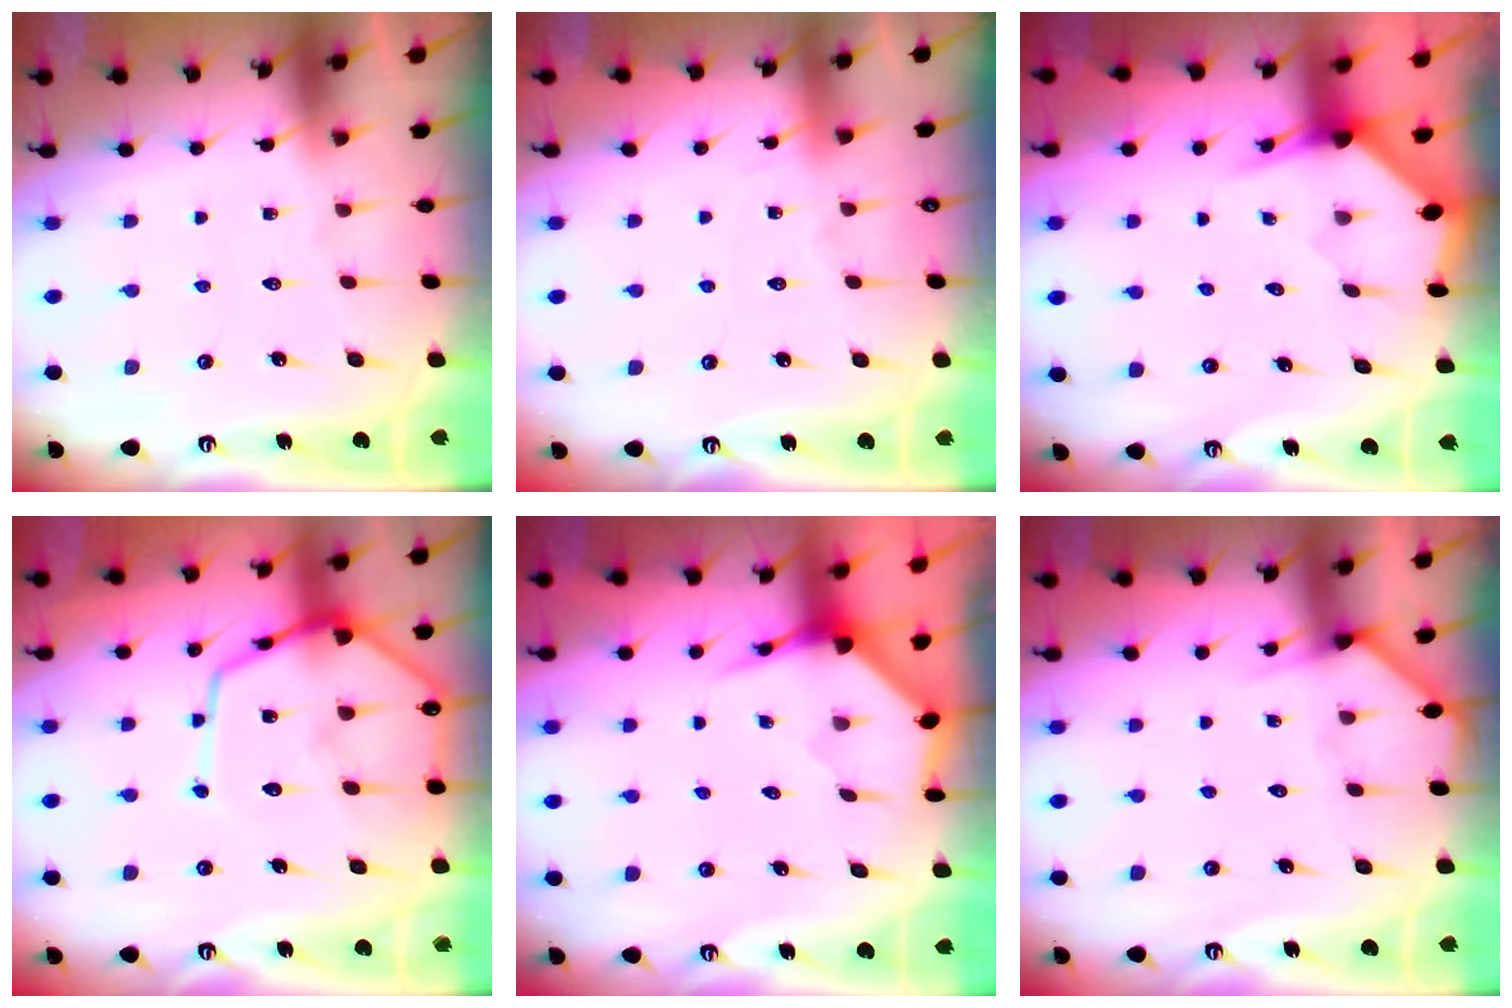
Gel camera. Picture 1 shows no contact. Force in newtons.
{"total": 3.7, "press": 3.6, "slide": 0.5}
{"total": 3.0, "press": 3.0, "slide": 0.2}
{"total": 14.6, "press": 14.5, "slide": 1.4}
{"total": 4.0, "press": 3.9, "slide": 0.4}
{"total": 4.8, "press": 4.8, "slide": 0.2}